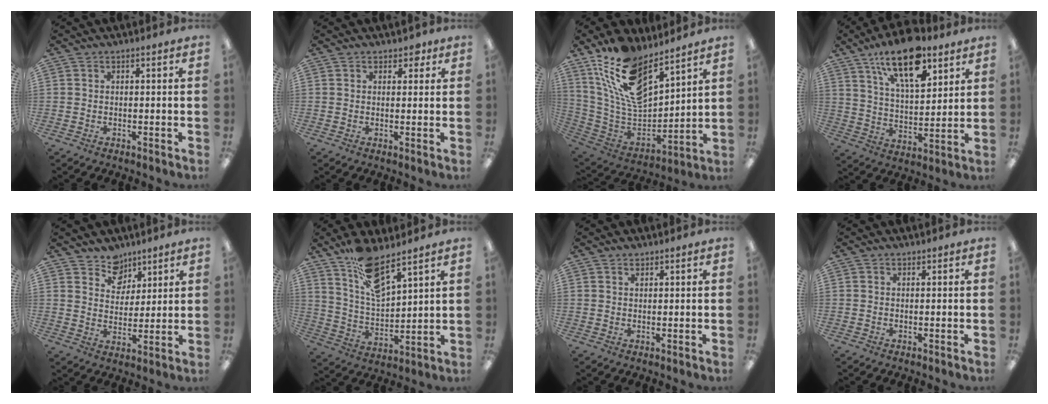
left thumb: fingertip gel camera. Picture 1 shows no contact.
{"total": 2.6, "force": [1.6, 1.8, 1.1], "torque": [0.002, -0.005, 0.025]}
{"total": 17.8, "force": [12.2, 7.6, 10.5], "torque": [-0.210, -0.077, 0.222]}
{"total": 17.0, "force": [11.0, 7.3, 10.6], "torque": [-0.170, -0.048, 0.186]}
{"total": 7.6, "force": [5.8, 4.9, 0.4], "torque": [-0.008, -0.041, 0.109]}
{"total": 11.6, "force": [9.1, 3.2, 6.3], "torque": [-0.124, -0.050, 0.166]}
{"total": 0.9, "force": [0.8, 0.3, 0.2], "torque": [-0.004, 0.001, 0.015]}
{"total": 0.0}